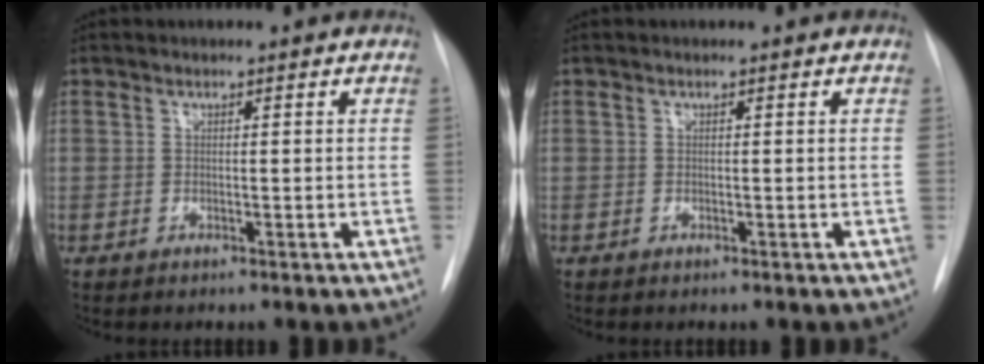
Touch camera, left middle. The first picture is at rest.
{"total": 0.0}